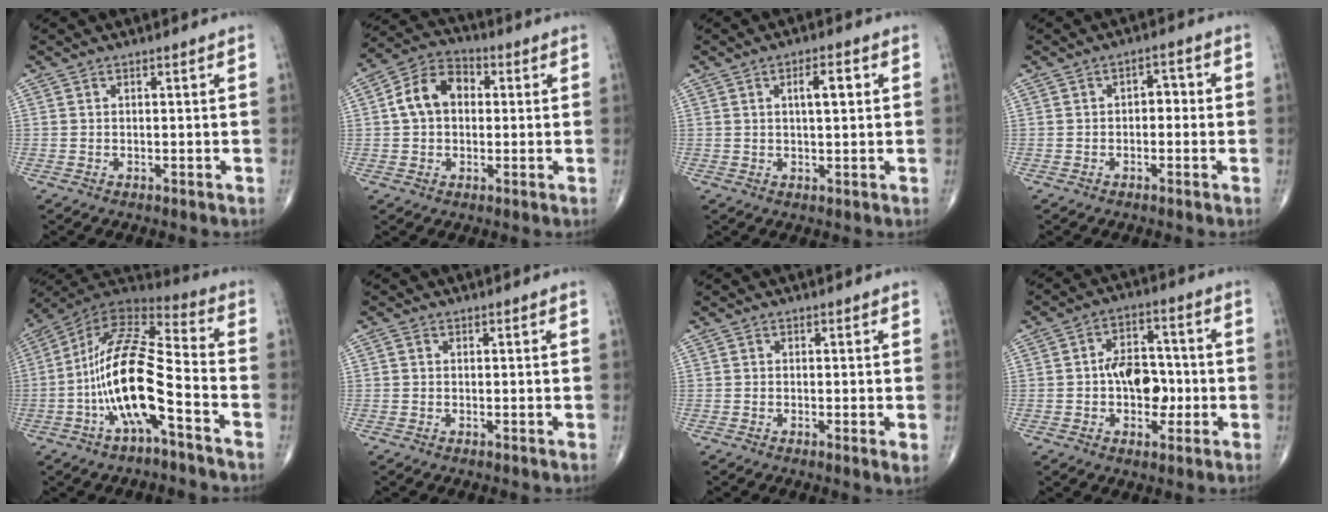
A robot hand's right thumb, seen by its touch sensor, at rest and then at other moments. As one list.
[{"total": 9.7, "force": [1.1, 7.0, 6.6], "torque": [-0.107, 0.028, 0.010]}, {"total": 4.4, "force": [1.1, 1.5, 4.0], "torque": [-0.056, 0.001, 0.015]}, {"total": 3.1, "force": [-0.3, 2.0, 2.3], "torque": [-0.011, 0.013, -0.014]}, {"total": 17.8, "force": [-5.9, 5.2, 16.0], "torque": [-0.309, 0.063, -0.109]}, {"total": 0.6, "force": [0.1, 0.5, 0.3], "torque": [-0.006, 0.002, 0.000]}, {"total": 1.8, "force": [-0.3, 0.2, 1.8], "torque": [-0.037, -0.008, -0.008]}, {"total": 9.8, "force": [-1.3, 6.5, 7.2], "torque": [-0.074, 0.025, -0.026]}]